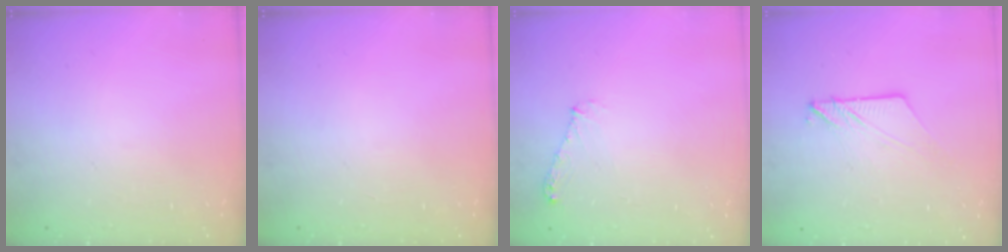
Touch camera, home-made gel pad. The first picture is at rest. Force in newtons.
{"total": 0.0}
{"total": 5.7, "press": 5.7, "slide": 0.5}
{"total": 7.9, "press": 7.8, "slide": 0.4}